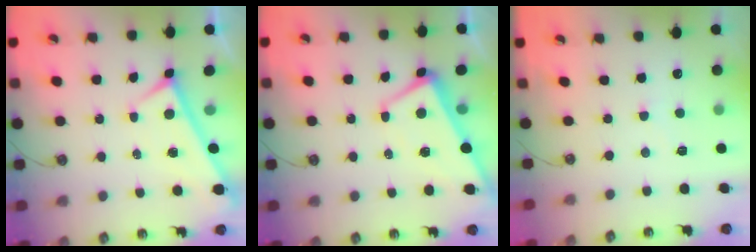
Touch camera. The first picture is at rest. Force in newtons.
{"total": 1.9, "press": 1.8, "slide": 0.7}
{"total": 3.5, "press": 3.4, "slide": 0.4}